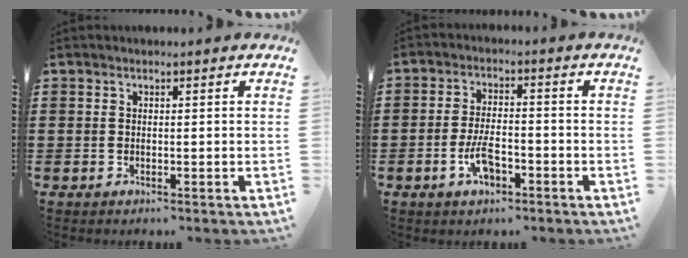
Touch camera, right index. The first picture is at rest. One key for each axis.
{"total": 5.4, "fx": -2.2, "fy": 2.4, "fz": 4.3, "tx": -0.091, "ty": 0.003, "tz": -0.043}